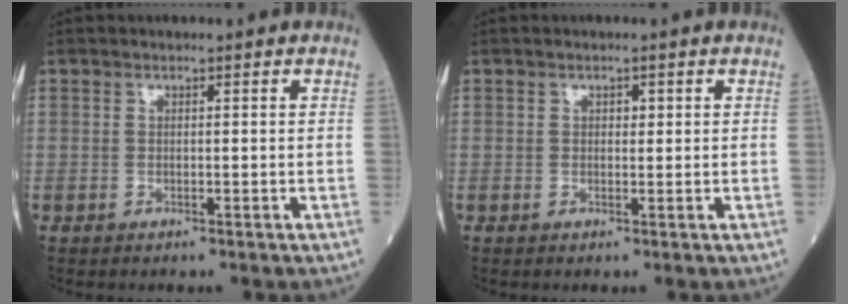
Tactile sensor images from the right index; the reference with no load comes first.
{"total": 0.9, "force": [0.3, 0.6, 0.6], "torque": [-0.005, 0.000, 0.003]}